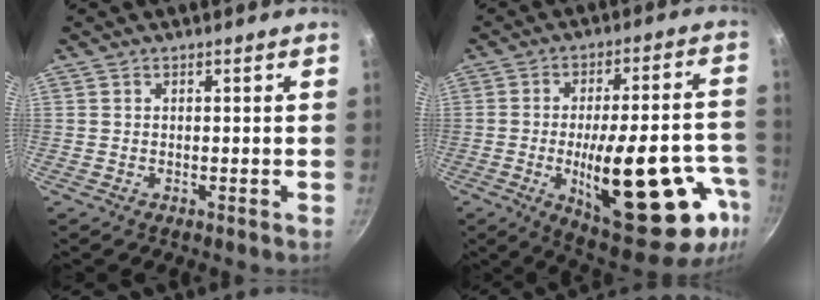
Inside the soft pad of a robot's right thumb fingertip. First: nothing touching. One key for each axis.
{"total": 27.6, "fx": -8.9, "fy": 10.3, "fz": 24.0, "tx": -0.298, "ty": 0.016, "tz": -0.113}